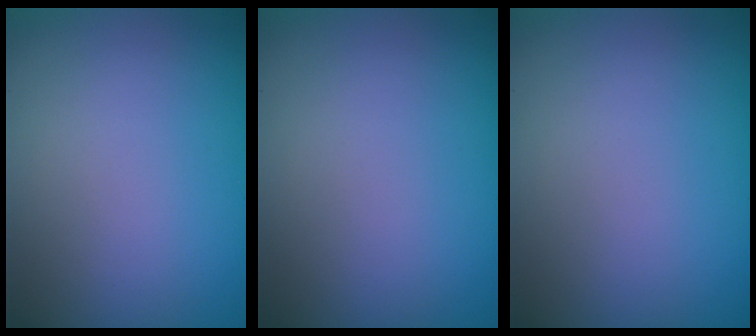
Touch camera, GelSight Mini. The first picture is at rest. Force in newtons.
{"total": 0.0}
{"total": 0.0}